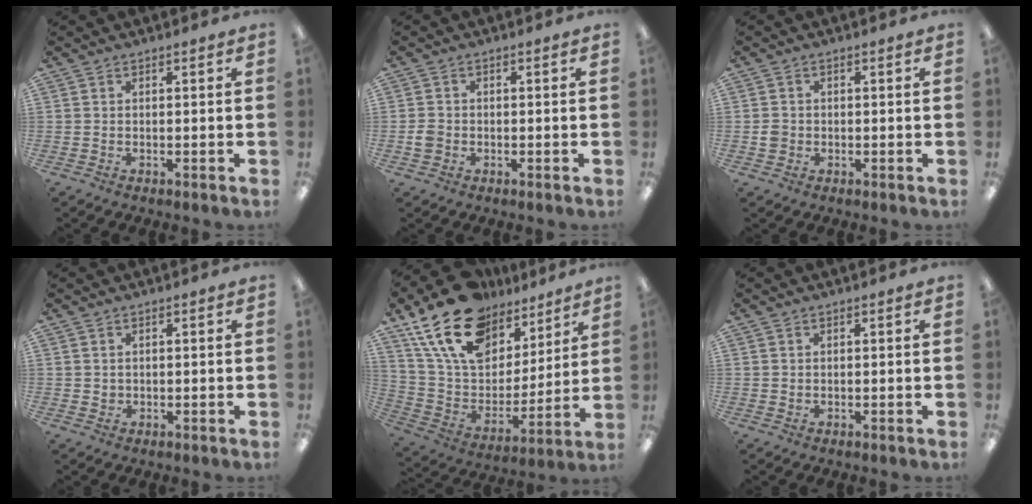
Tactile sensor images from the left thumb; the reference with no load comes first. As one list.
[{"total": 2.3, "force": [-0.5, 2.0, 1.0], "torque": [-0.017, 0.005, -0.010]}, {"total": 2.0, "force": [-0.2, 1.9, 0.6], "torque": [-0.011, 0.004, -0.006]}, {"total": 1.1, "force": [0.6, 1.0, 0.2], "torque": [-0.005, 0.003, 0.011]}, {"total": 21.3, "force": [14.0, 12.1, 10.5], "torque": [-0.208, -0.071, 0.255]}, {"total": 0.5, "force": [0.4, 0.2, 0.1], "torque": [-0.002, 0.001, 0.008]}]